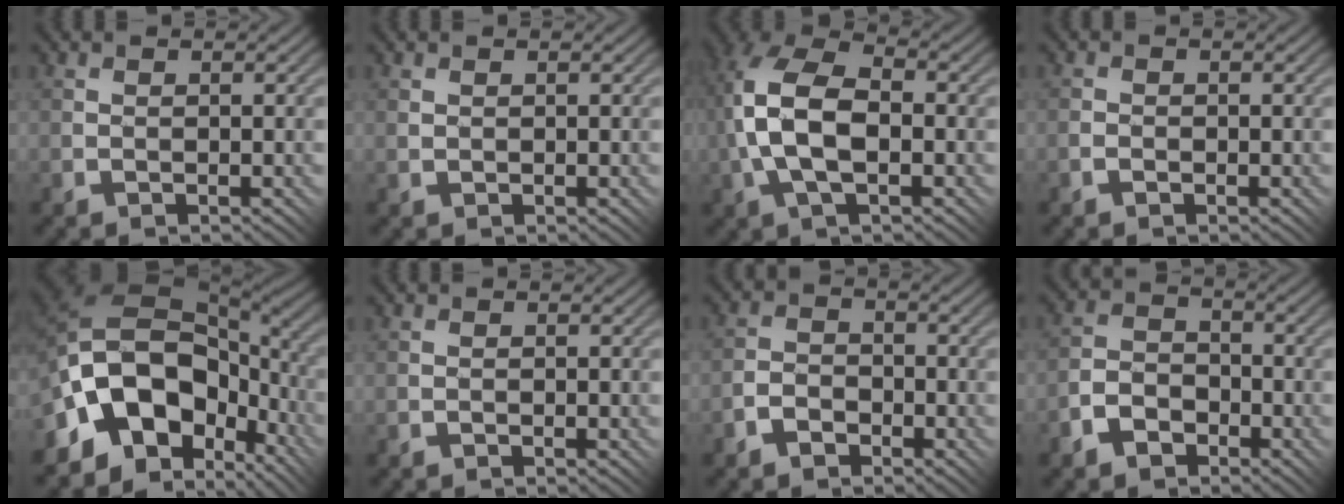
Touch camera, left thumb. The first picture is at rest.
{"total": 0.6, "force": [0.3, 0.4, 0.4], "torque": [-0.012, 0.001, 0.007]}
{"total": 11.5, "force": [-1.0, 6.7, 9.4], "torque": [-0.216, 0.009, -0.026]}
{"total": 1.1, "force": [-0.7, 0.8, 0.3], "torque": [0.004, 0.004, -0.019]}
{"total": 14.7, "force": [-4.3, 9.9, 10.0], "torque": [-0.181, 0.003, -0.082]}
{"total": 0.0}
{"total": 2.8, "force": [-2.1, 1.5, 1.1], "torque": [-0.017, 0.006, -0.051]}
{"total": 4.7, "force": [-3.2, 2.8, 2.0], "torque": [-0.041, 0.004, -0.073]}